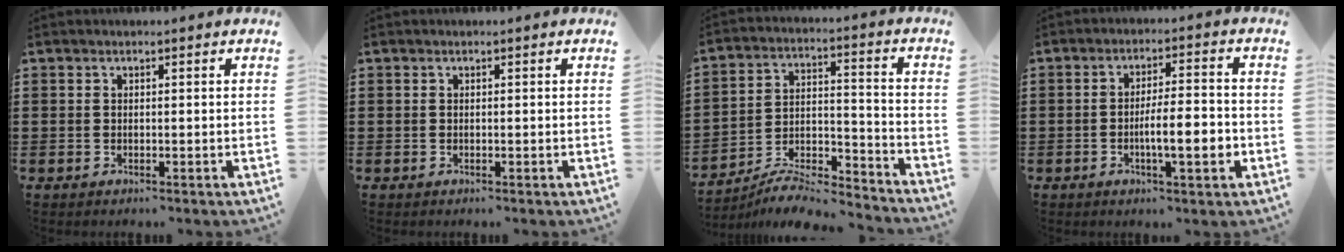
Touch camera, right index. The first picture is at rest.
{"total": 0.0}
{"total": 8.1, "force": [-7.3, 1.8, 2.8], "torque": [-0.045, 0.012, -0.142]}
{"total": 6.9, "force": [-1.8, 1.6, 6.4], "torque": [-0.100, 0.000, -0.033]}